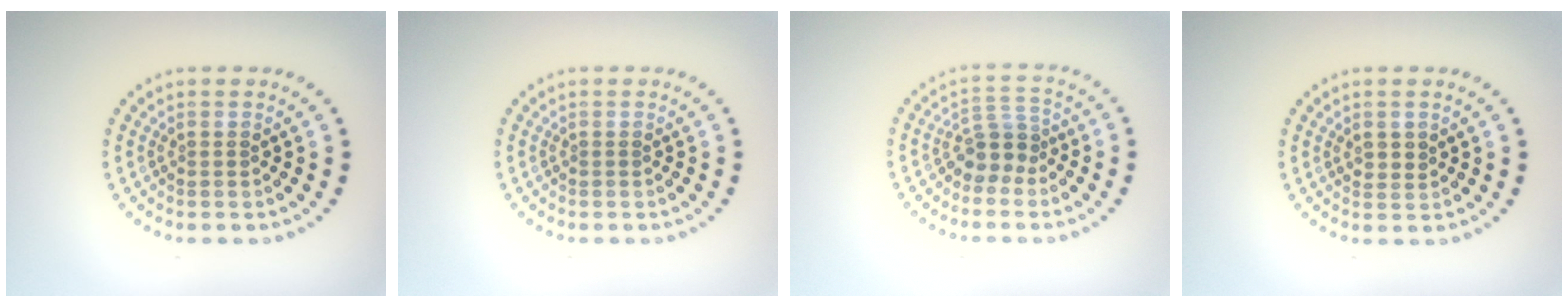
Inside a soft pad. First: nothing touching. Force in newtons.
{"total": 0.0}
{"total": 2.7, "press": 2.1, "slide": 1.7}
{"total": 1.2, "press": 1.1, "slide": 0.4}